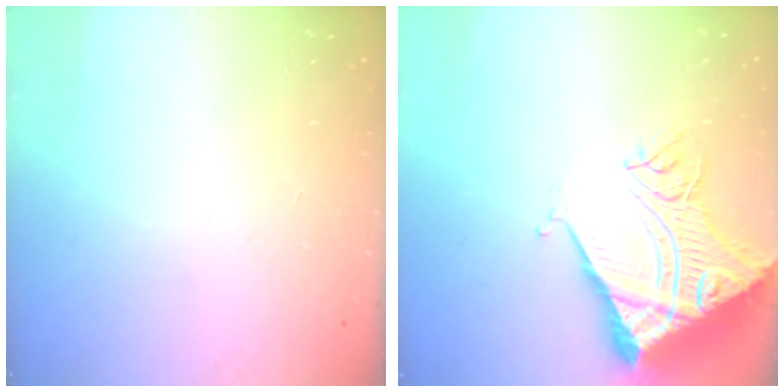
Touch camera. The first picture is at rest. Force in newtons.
{"total": 16.3, "press": 16.2, "slide": 1.9}